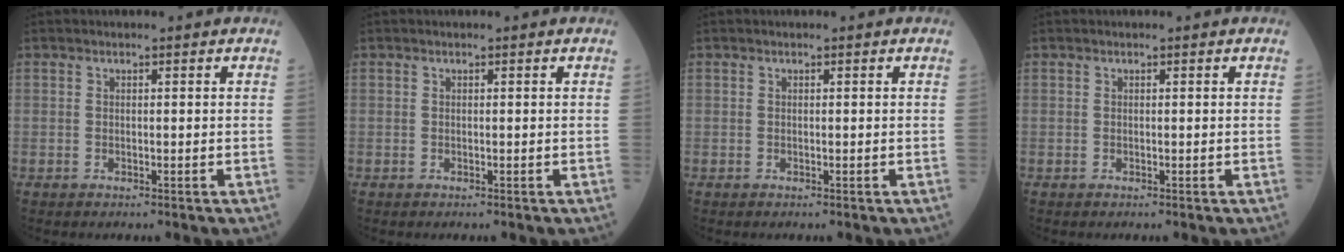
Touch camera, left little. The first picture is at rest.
{"total": 0.0}
{"total": 0.0}
{"total": 0.0}